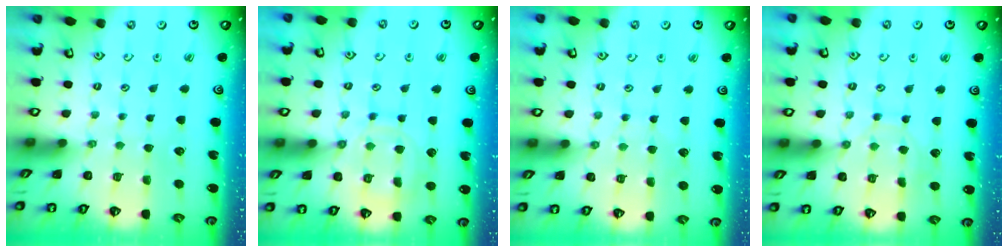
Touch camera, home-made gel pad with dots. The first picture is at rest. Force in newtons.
{"total": 11.5, "press": 11.4, "slide": 1.0}
{"total": 4.1, "press": 4.1, "slide": 0.6}
{"total": 8.3, "press": 8.3, "slide": 0.6}